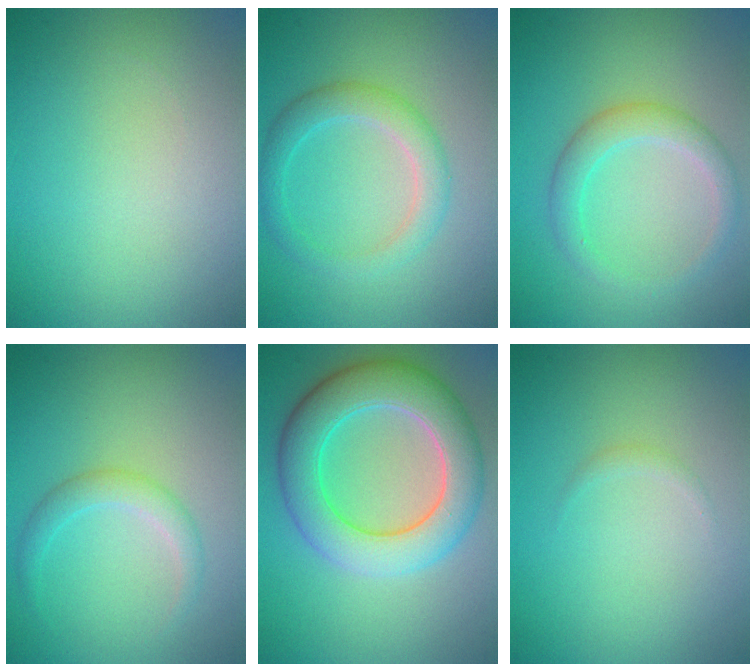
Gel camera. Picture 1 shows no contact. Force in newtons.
{"total": 3.0, "press": 3.0, "slide": 0.1}
{"total": 2.8, "press": 2.8, "slide": 0.2}
{"total": 1.9, "press": 1.9, "slide": 0.1}
{"total": 7.6, "press": 7.6, "slide": 0.6}
{"total": 0.5, "press": 0.5, "slide": 0.0}